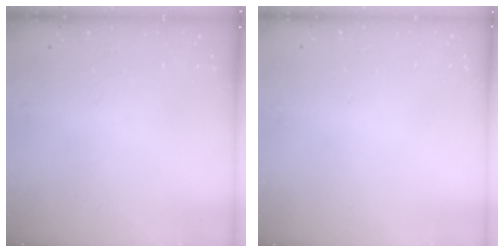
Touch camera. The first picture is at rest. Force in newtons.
{"total": 0.7, "press": 0.6, "slide": 0.3}